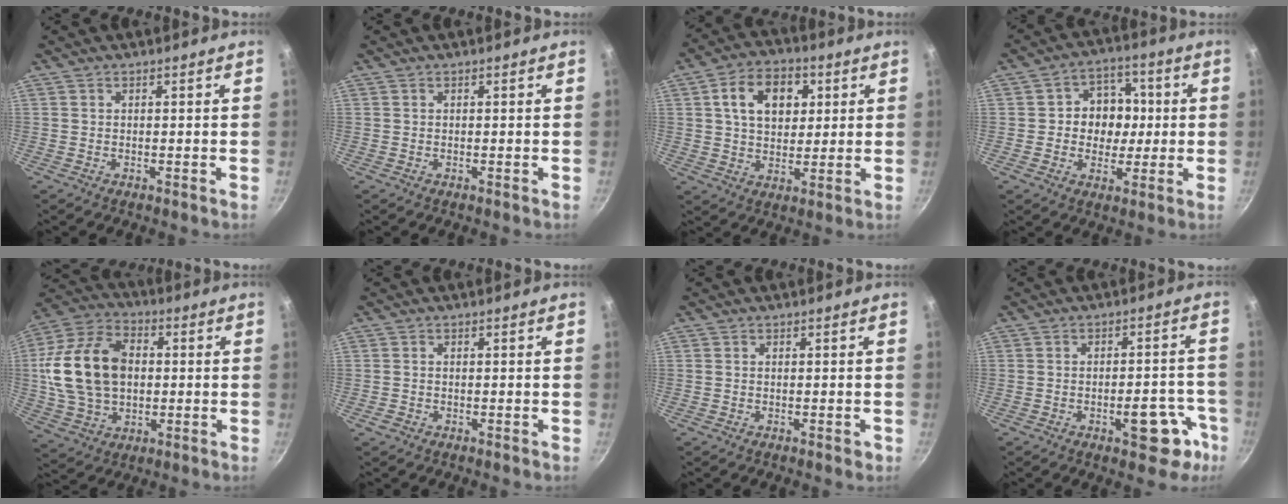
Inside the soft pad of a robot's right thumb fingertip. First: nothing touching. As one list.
[{"total": 0.0}, {"total": 11.9, "force": [3.4, 8.3, 7.7], "torque": [-0.099, 0.003, 0.049]}, {"total": 9.9, "force": [0.3, 8.5, 5.1], "torque": [-0.027, 0.009, -0.005]}, {"total": 19.5, "force": [1.3, 13.6, 13.9], "torque": [-0.248, 0.020, 0.020]}, {"total": 1.1, "force": [-0.6, 0.8, 0.4], "torque": [-0.009, 0.002, -0.011]}, {"total": 1.0, "force": [-0.3, 0.6, 0.8], "torque": [-0.009, 0.002, -0.004]}, {"total": 10.2, "force": [-4.7, 4.9, 7.6], "torque": [-0.050, 0.038, -0.055]}]